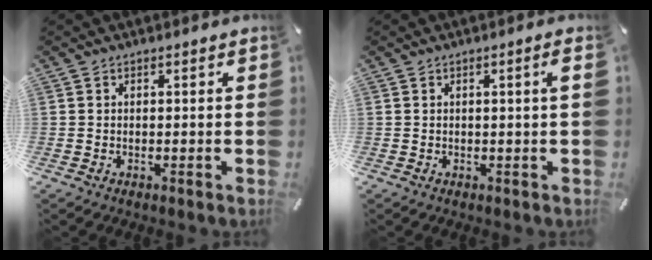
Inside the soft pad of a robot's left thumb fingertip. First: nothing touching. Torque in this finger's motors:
{"motor_torque": [-0.14, -0.06, 0.19, 0.06, 0.07]}